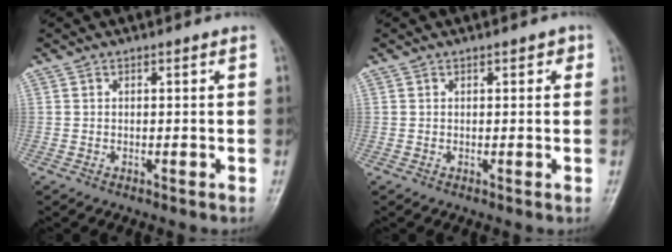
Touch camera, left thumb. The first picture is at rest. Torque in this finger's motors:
{"motor_torque": [-0.13, 0.06, -0.34, -0.12, 0.04]}